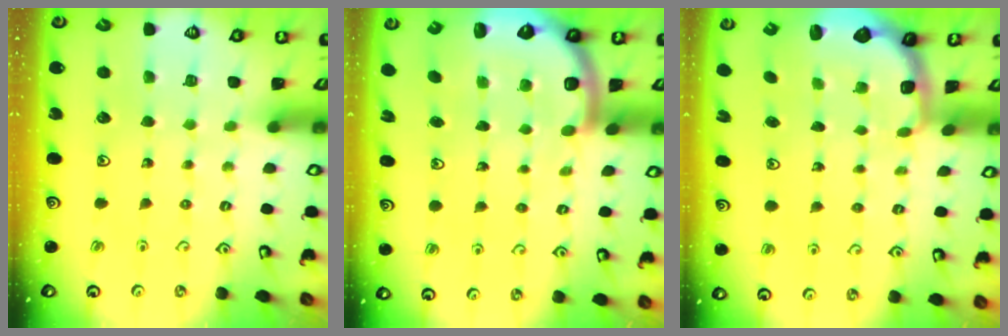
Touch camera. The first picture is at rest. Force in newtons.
{"total": 7.1, "press": 6.7, "slide": 2.2}
{"total": 2.6, "press": 2.1, "slide": 1.7}